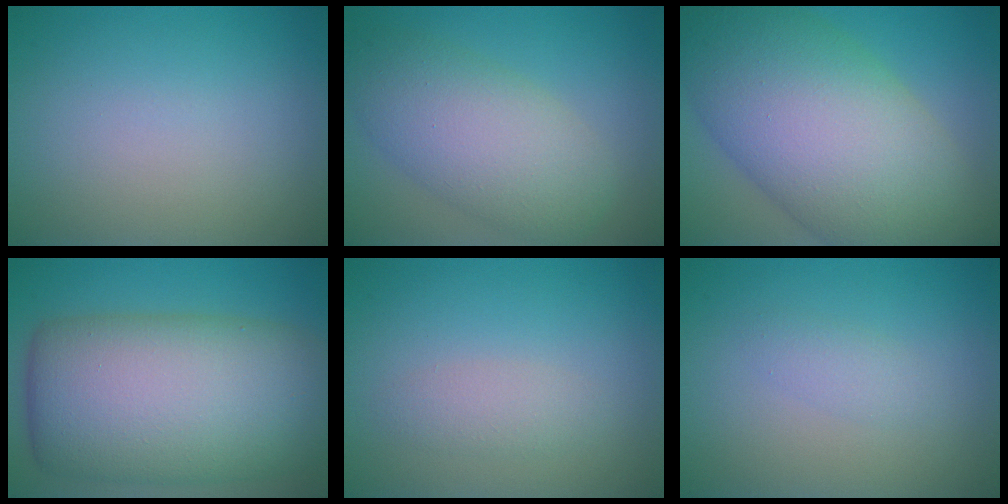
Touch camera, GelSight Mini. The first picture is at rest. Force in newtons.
{"total": 7.0, "press": 7.0, "slide": 0.2}
{"total": 15.6, "press": 15.6, "slide": 0.3}
{"total": 14.9, "press": 14.9, "slide": 0.5}
{"total": 1.6, "press": 1.6, "slide": 0.2}
{"total": 1.3, "press": 1.3, "slide": 0.1}